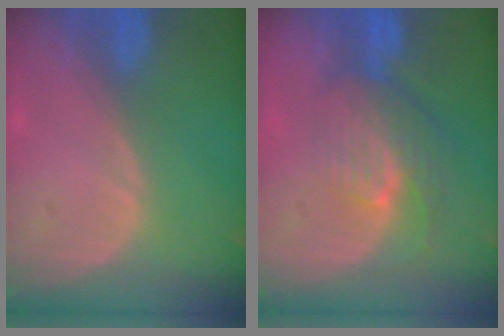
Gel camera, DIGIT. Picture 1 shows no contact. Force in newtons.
{"total": 8.2, "press": 7.3, "slide": 3.7}